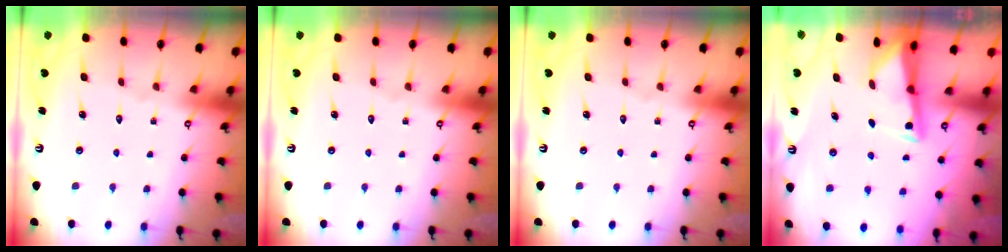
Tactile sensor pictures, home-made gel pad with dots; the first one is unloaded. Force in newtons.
{"total": 0.0}
{"total": 0.0}
{"total": 3.1, "press": 3.1, "slide": 0.4}